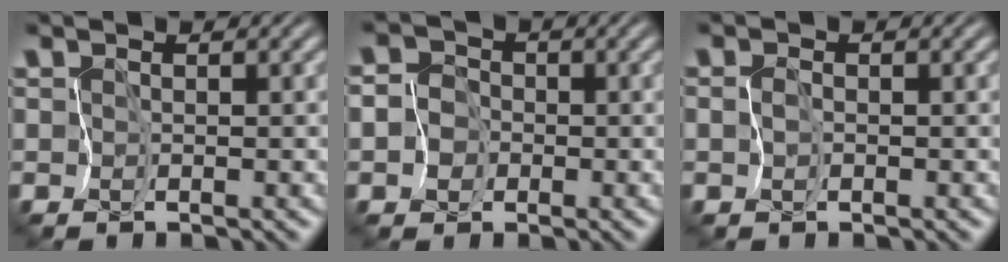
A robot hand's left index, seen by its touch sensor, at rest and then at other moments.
{"total": 4.1, "force": [-1.5, 3.7, 1.0], "torque": [-0.009, 0.002, -0.050]}
{"total": 0.8, "force": [-0.3, 0.6, 0.5], "torque": [-0.001, 0.000, -0.005]}